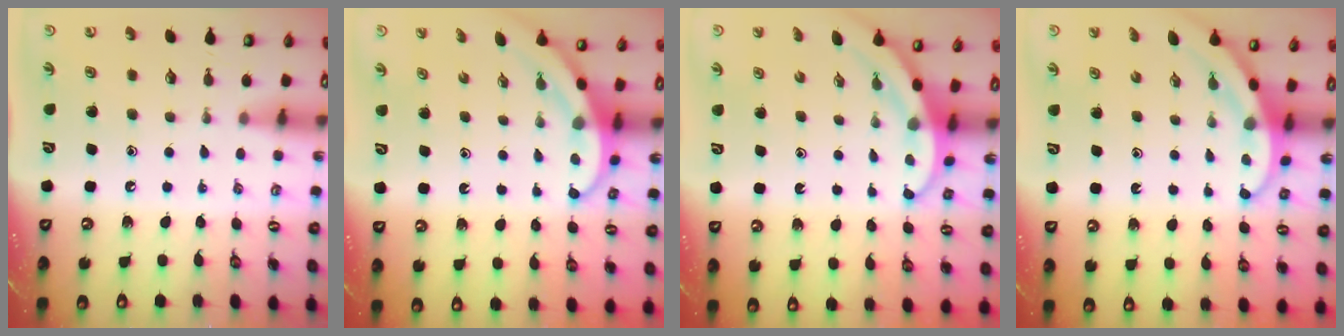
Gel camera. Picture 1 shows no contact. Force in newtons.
{"total": 4.0, "press": 4.0, "slide": 0.3}
{"total": 3.1, "press": 3.1, "slide": 0.1}
{"total": 3.3, "press": 3.3, "slide": 0.1}